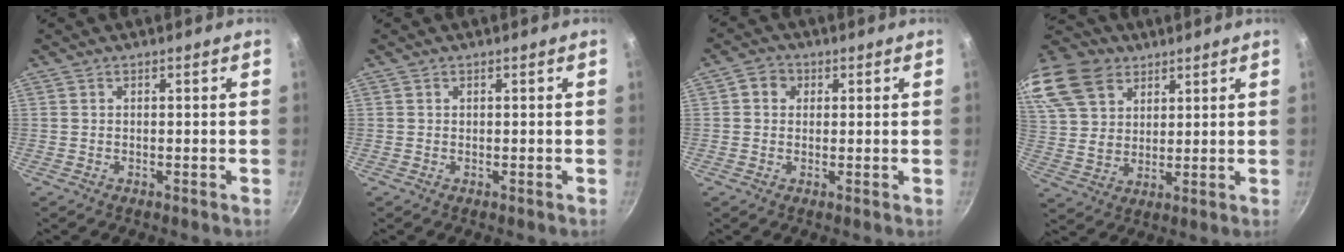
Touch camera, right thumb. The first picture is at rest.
{"total": 0.0}
{"total": 3.4, "force": [0.9, 3.0, 1.4], "torque": [-0.003, 0.001, 0.005]}
{"total": 19.1, "force": [11.5, 13.0, 8.0], "torque": [-0.167, -0.008, 0.222]}